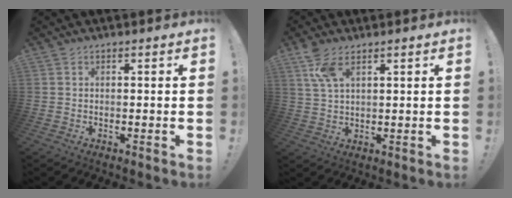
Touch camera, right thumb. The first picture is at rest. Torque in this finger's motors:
{"motor_torque": [0.04, 0.06, 0.28, -0.10, 0.10]}